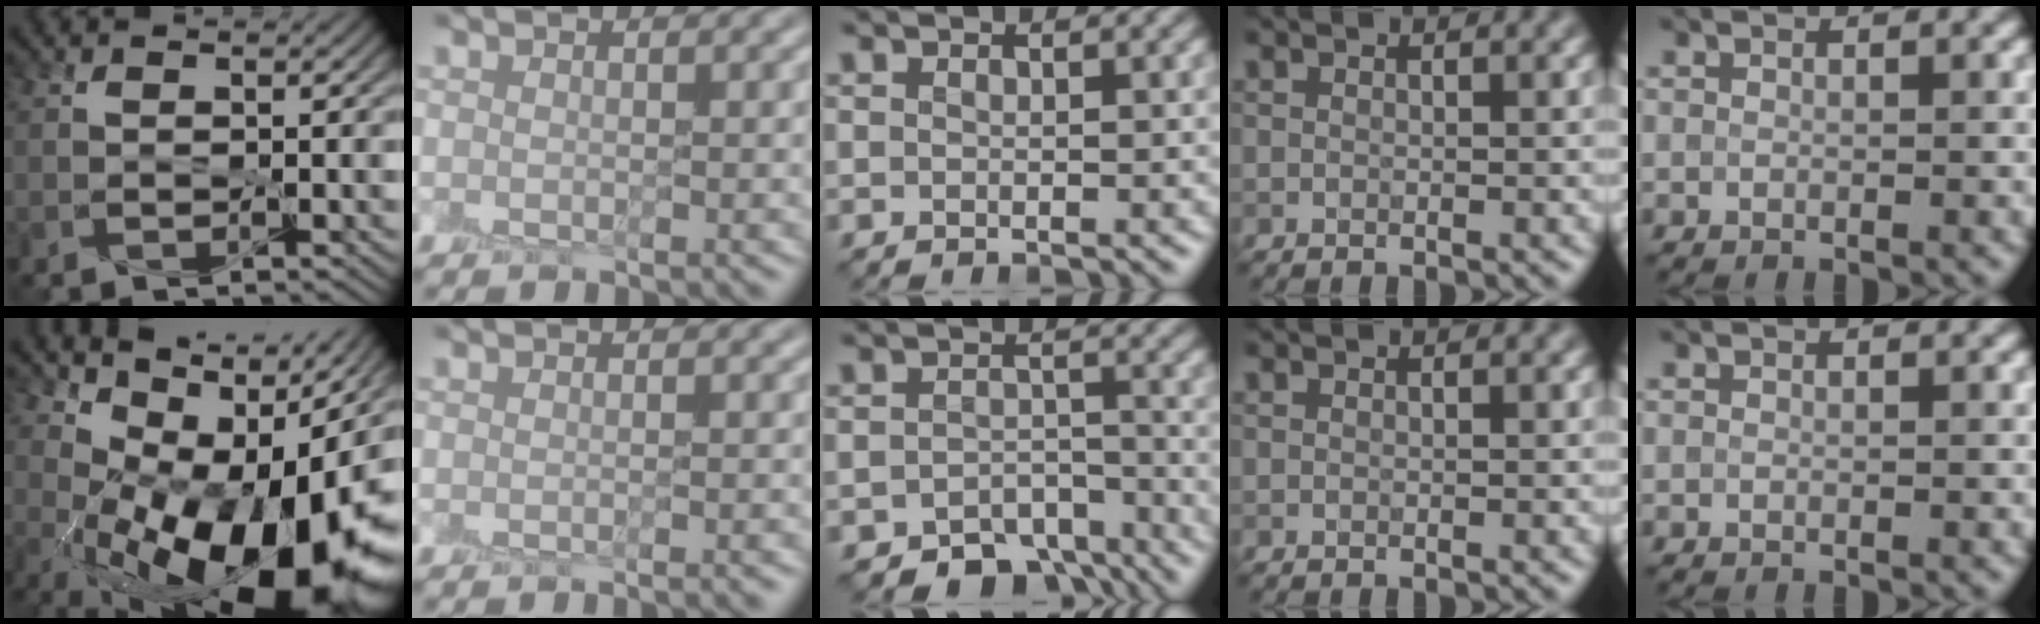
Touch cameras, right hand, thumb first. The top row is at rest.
{"thumb": {"total": 17.4, "force": [0.7, 8.6, 15.1], "torque": [-0.224, -0.020, 0.029]}, "index": {"total": 1.3, "force": [-0.9, 0.1, 0.8], "torque": [-0.007, -0.002, -0.008]}, "middle": {"total": 5.6, "force": [-4.5, 2.7, 2.0], "torque": [-0.017, -0.008, -0.069]}}